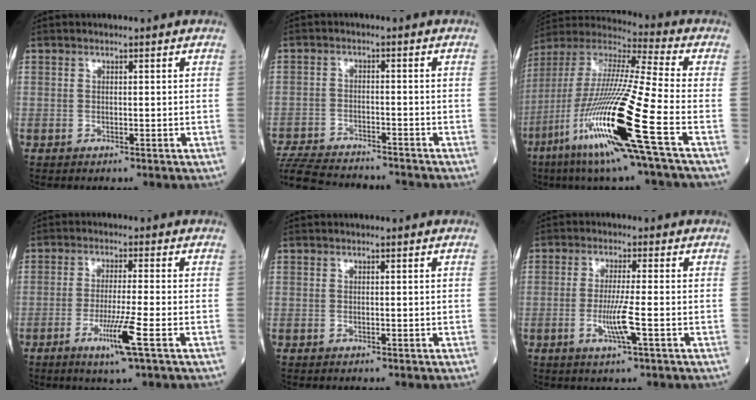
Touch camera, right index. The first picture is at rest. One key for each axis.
{"total": 14.7, "fx": -13.6, "fy": 2.6, "fz": 5.1, "tx": -0.115, "ty": -0.017, "tz": -0.209}
{"total": 22.4, "fx": -8.7, "fy": -0.4, "fz": 20.7, "tx": -0.441, "ty": -0.049, "tz": -0.177}
{"total": 6.5, "fx": -2.9, "fy": -0.8, "fz": 5.7, "tx": -0.108, "ty": -0.019, "tz": -0.055}
{"total": 0.0}
{"total": 5.1, "fx": -1.5, "fy": -0.4, "fz": 4.8, "tx": -0.094, "ty": -0.011, "tz": -0.031}